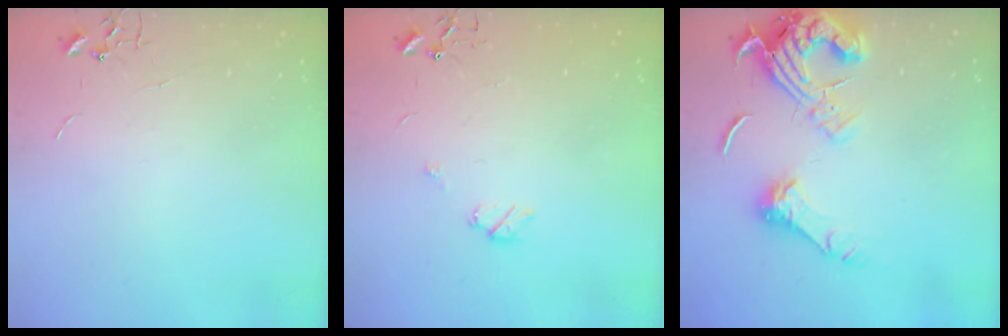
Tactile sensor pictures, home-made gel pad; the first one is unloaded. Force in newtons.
{"total": 5.7, "press": 5.7, "slide": 0.7}
{"total": 17.0, "press": 16.9, "slide": 1.9}